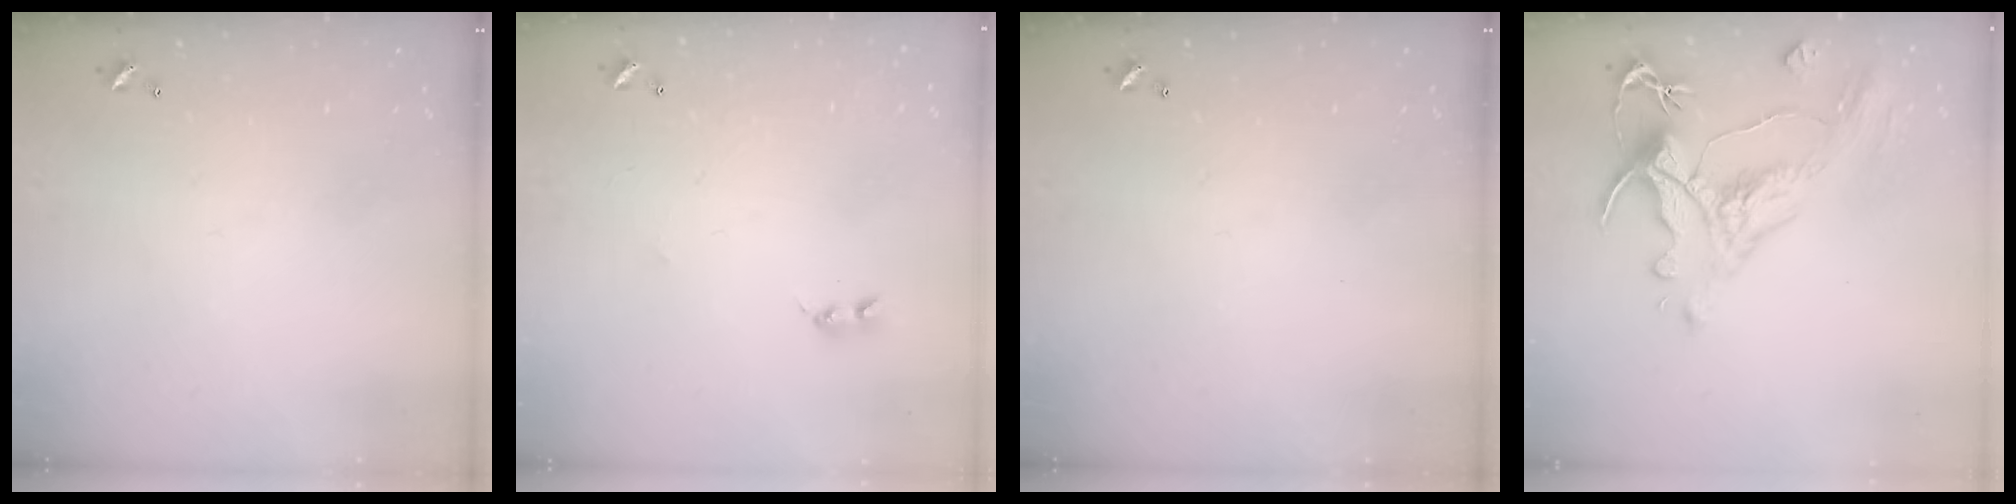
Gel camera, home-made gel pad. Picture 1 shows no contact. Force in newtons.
{"total": 1.6, "press": 1.6, "slide": 0.4}
{"total": 0.0}
{"total": 1.7, "press": 0.9, "slide": 1.5}